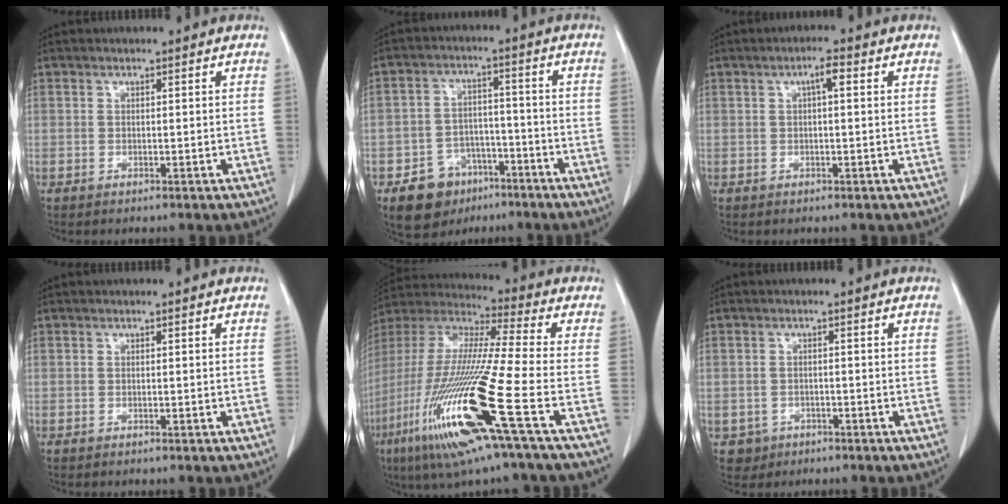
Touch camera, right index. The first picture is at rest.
{"total": 8.3, "force": [-4.9, 6.3, 2.4], "torque": [-0.041, 0.016, -0.073]}
{"total": 2.6, "force": [0.8, 0.5, 2.4], "torque": [-0.041, 0.008, 0.012]}
{"total": 0.0}
{"total": 22.4, "force": [-8.8, 0.1, 20.5], "torque": [-0.446, -0.049, -0.178]}
{"total": 2.8, "force": [-1.1, 2.6, 0.1], "torque": [0.001, 0.008, -0.014]}